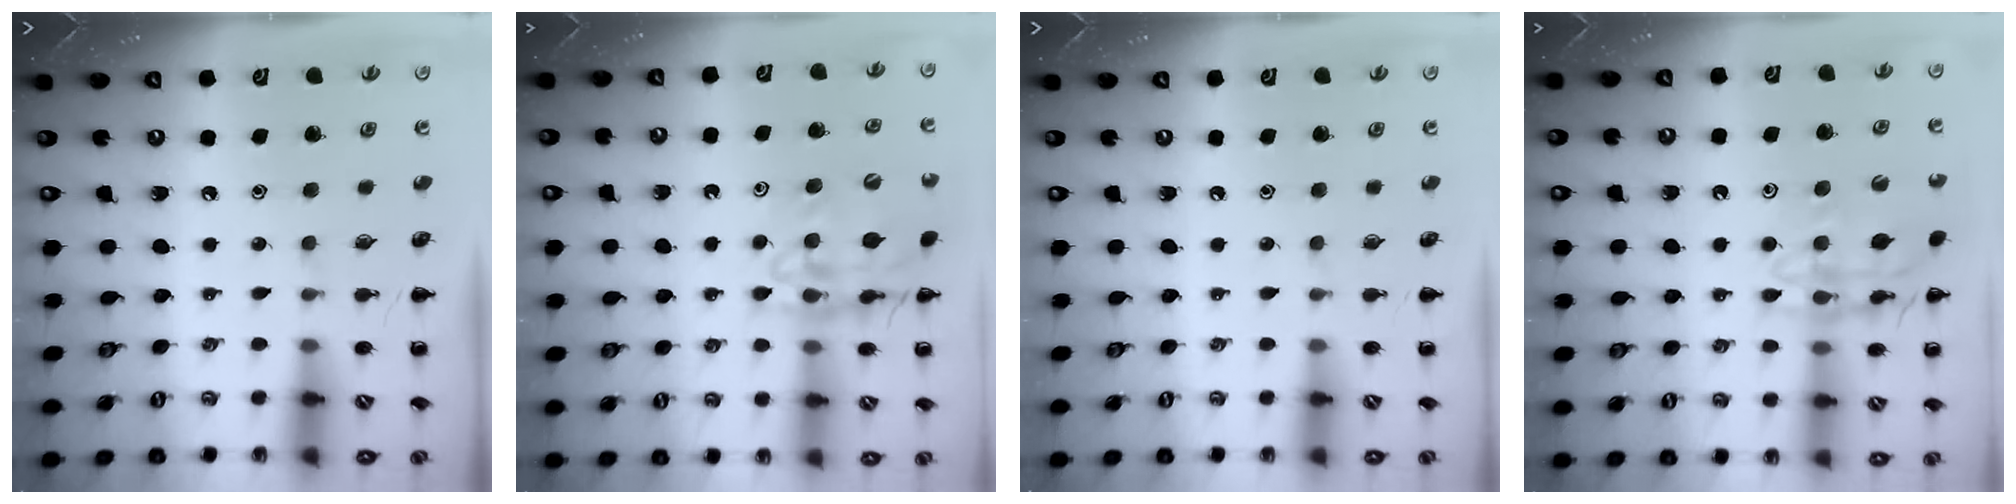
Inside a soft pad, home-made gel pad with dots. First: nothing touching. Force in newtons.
{"total": 14.8, "press": 14.7, "slide": 2.2}
{"total": 0.0}
{"total": 13.8, "press": 13.8, "slide": 1.4}